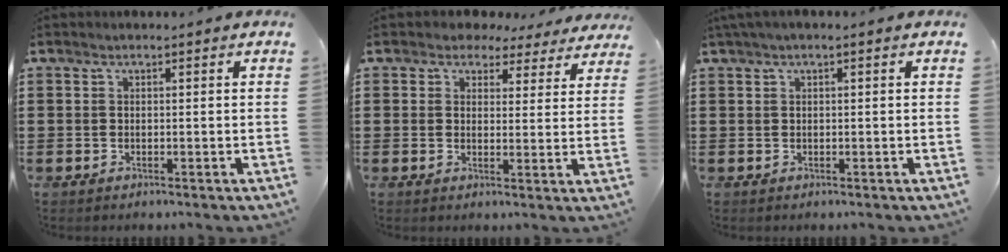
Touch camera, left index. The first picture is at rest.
{"total": 3.4, "force": [2.8, 1.8, 0.6], "torque": [-0.021, -0.009, 0.048]}
{"total": 1.0, "force": [0.1, 0.0, 1.0], "torque": [-0.016, -0.003, 0.003]}